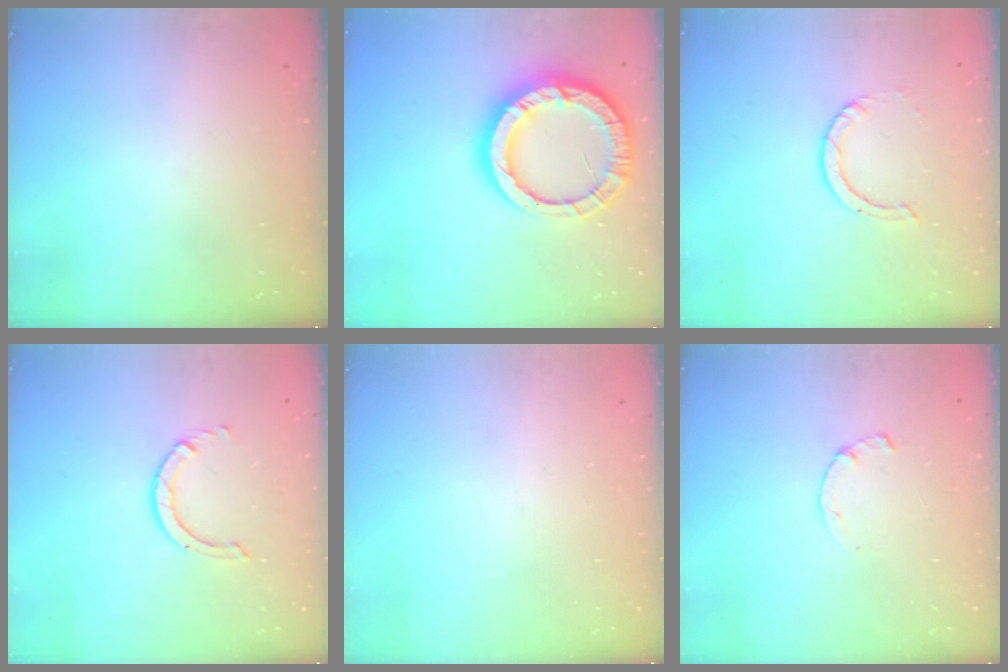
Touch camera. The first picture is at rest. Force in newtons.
{"total": 17.5, "press": 17.4, "slide": 1.5}
{"total": 2.2, "press": 2.2, "slide": 0.2}
{"total": 2.9, "press": 2.9, "slide": 0.2}
{"total": 0.0}
{"total": 1.7, "press": 1.7, "slide": 0.3}